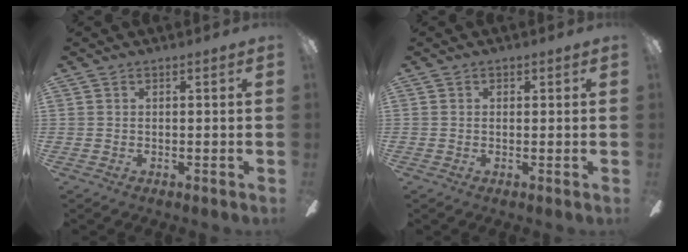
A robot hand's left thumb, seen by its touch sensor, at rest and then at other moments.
{"total": 0.8, "force": [0.3, 0.7, 0.2], "torque": [0.003, 0.000, 0.004]}